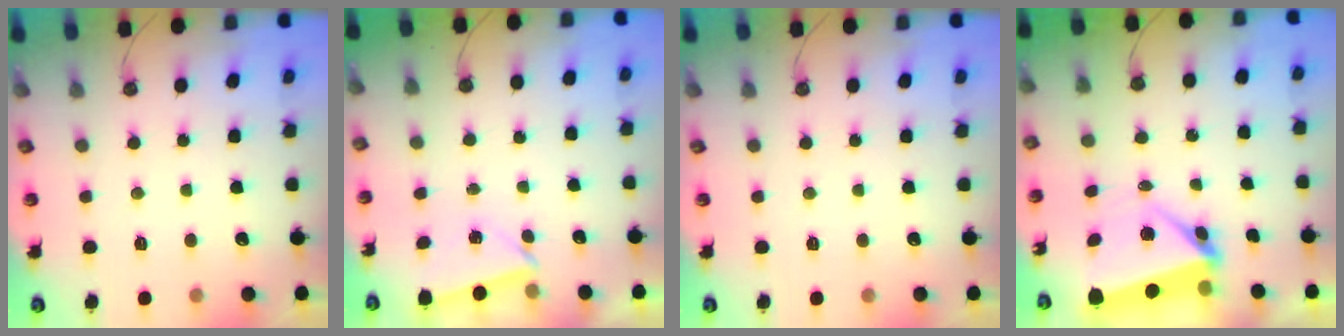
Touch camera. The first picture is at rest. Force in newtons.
{"total": 2.3, "press": 2.0, "slide": 1.2}
{"total": 0.0}
{"total": 6.5, "press": 6.2, "slide": 1.9}